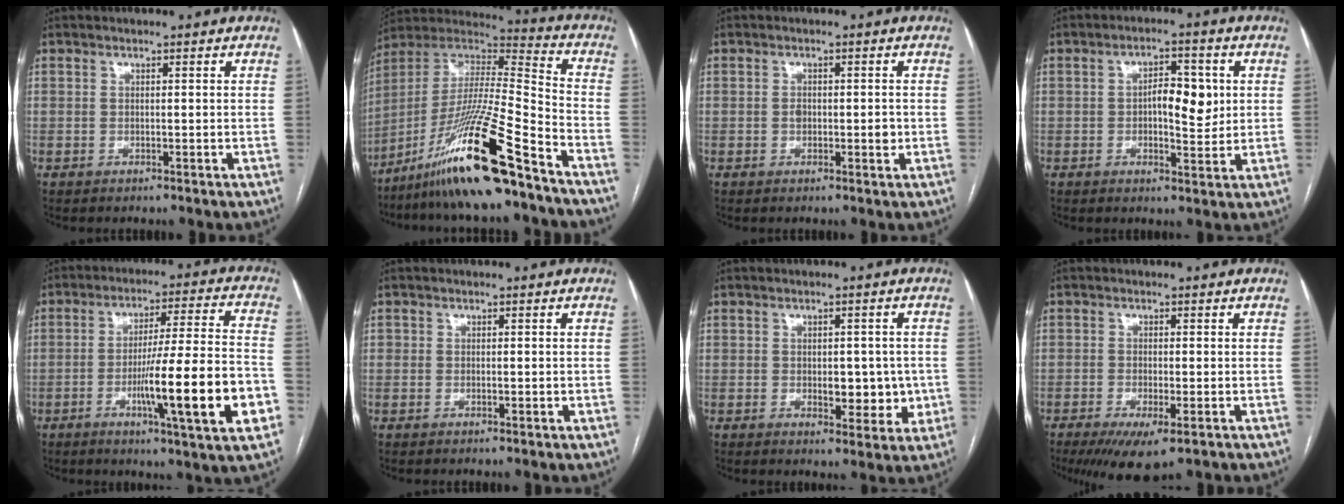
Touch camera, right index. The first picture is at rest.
{"total": 21.5, "force": [-14.5, 0.2, 16.0], "torque": [-0.326, -0.023, -0.267]}
{"total": 2.3, "force": [-0.2, 1.2, 2.0], "torque": [-0.028, 0.003, 0.000]}
{"total": 6.5, "force": [0.6, 2.6, 5.9], "torque": [-0.091, 0.007, 0.009]}
{"total": 17.6, "force": [-5.3, 0.3, 16.8], "torque": [-0.243, -0.004, -0.077]}
{"total": 0.9, "force": [-0.2, 0.5, 0.7], "torque": [-0.009, 0.003, 0.000]}
{"total": 6.1, "force": [-0.8, 3.3, 5.1], "torque": [-0.056, 0.005, 0.000]}
{"total": 7.2, "force": [-4.5, 1.7, 5.4], "torque": [-0.083, -0.018, -0.069]}